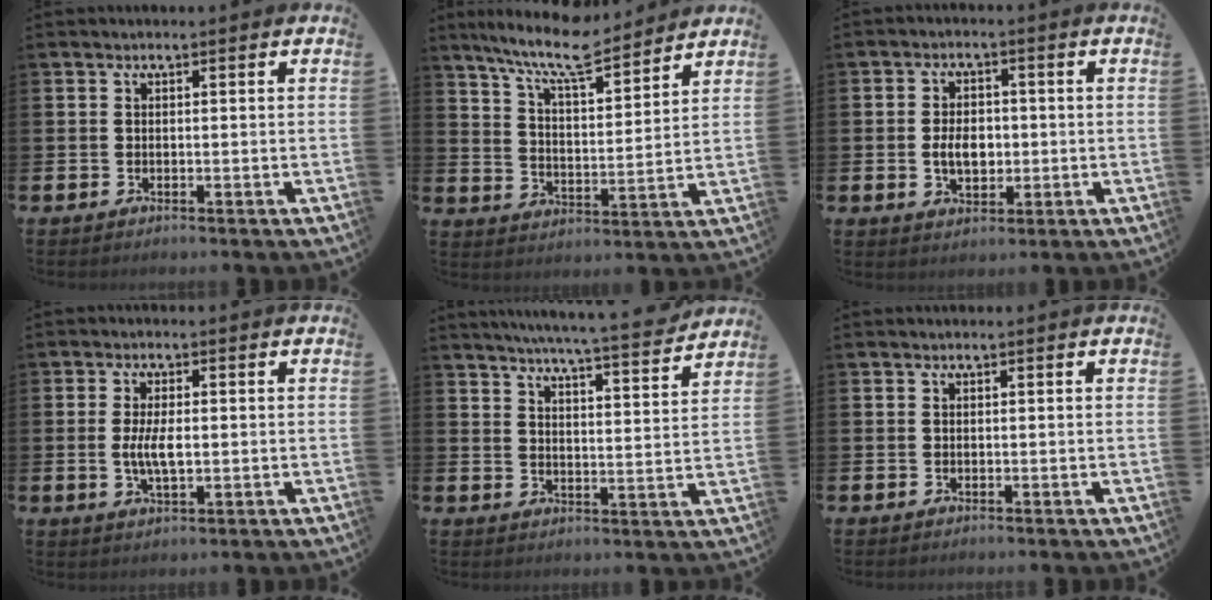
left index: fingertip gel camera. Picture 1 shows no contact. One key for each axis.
{"total": 9.7, "fx": 8.6, "fy": 1.6, "fz": 4.2, "tx": -0.102, "ty": -0.048, "tz": 0.152}
{"total": 4.3, "fx": -0.4, "fy": 3.0, "fz": 3.1, "tx": -0.040, "ty": 0.001, "tz": -0.014}
{"total": 4.5, "fx": -0.1, "fy": 1.9, "fz": 4.1, "tx": -0.068, "ty": -0.004, "tz": -0.008}
{"total": 6.8, "fx": 6.5, "fy": -0.3, "fz": 1.9, "tx": -0.042, "ty": -0.050, "tz": 0.110}
{"total": 0.0}